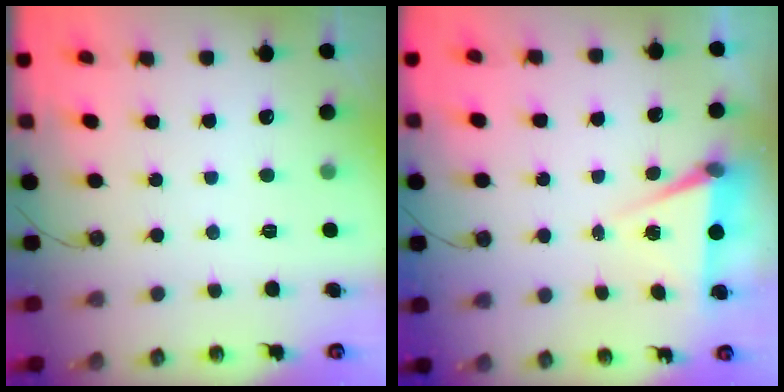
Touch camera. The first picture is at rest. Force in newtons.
{"total": 6.3, "press": 4.4, "slide": 4.5}